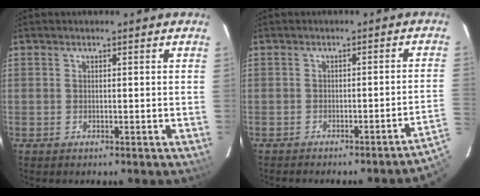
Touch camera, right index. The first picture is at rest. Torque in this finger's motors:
{"motor_torque": [-0.60, -0.86, -0.07, 0.00]}